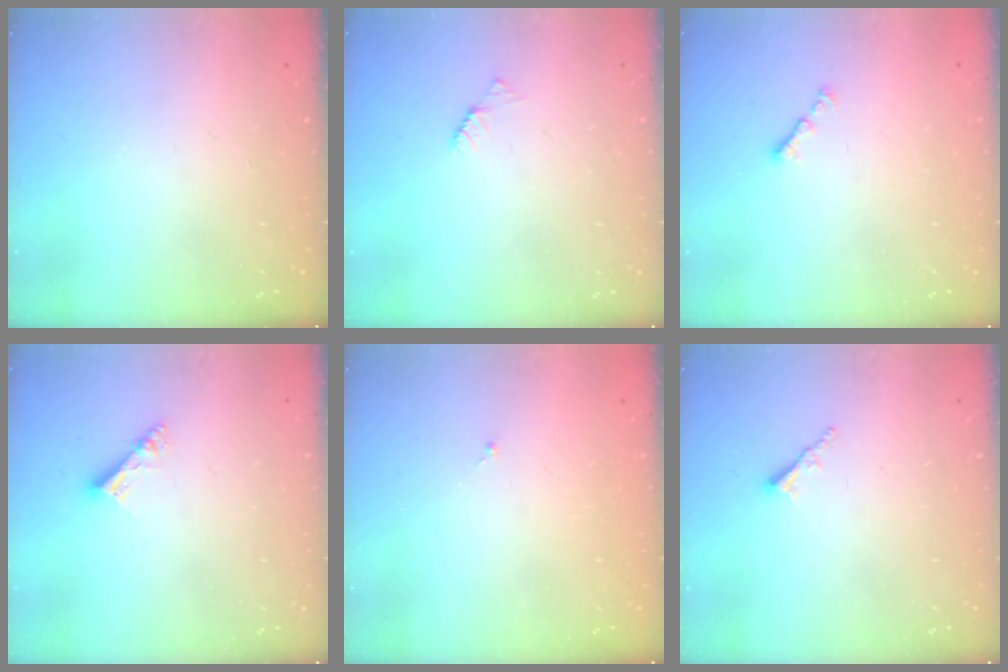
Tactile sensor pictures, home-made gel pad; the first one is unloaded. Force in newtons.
{"total": 2.8, "press": 2.8, "slide": 0.5}
{"total": 1.4, "press": 1.3, "slide": 0.5}
{"total": 5.1, "press": 5.1, "slide": 0.1}
{"total": 0.0}
{"total": 1.7, "press": 1.7, "slide": 0.2}